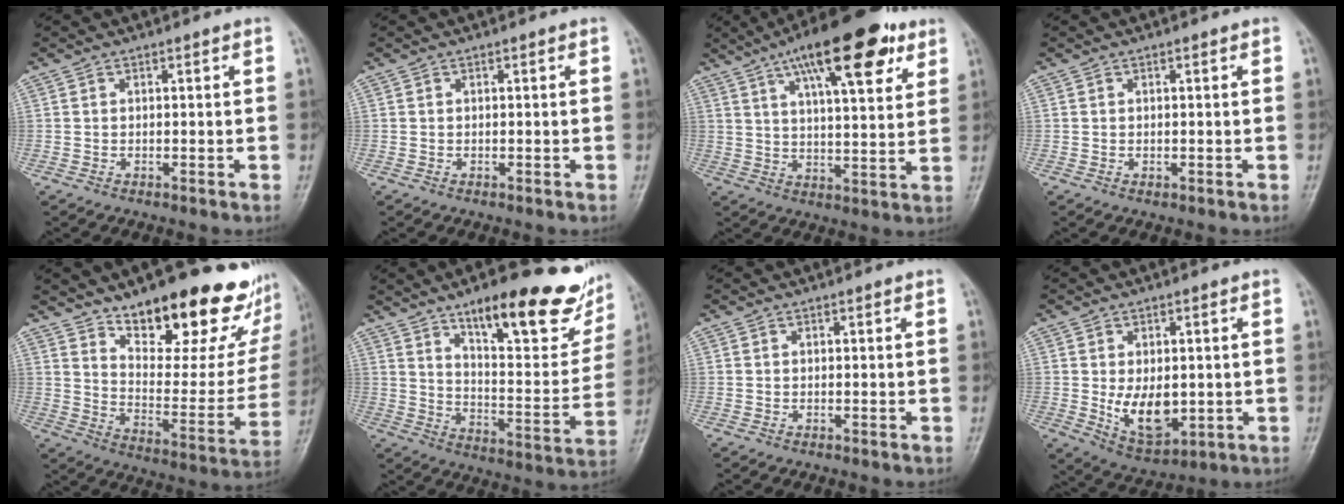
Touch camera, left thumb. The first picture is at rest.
{"total": 0.0}
{"total": 19.3, "force": [10.4, 6.4, 14.9], "torque": [-0.202, -0.019, 0.159]}
{"total": 0.9, "force": [0.0, 0.7, 0.5], "torque": [-0.003, -0.001, 0.000]}
{"total": 25.9, "force": [17.8, 10.0, 16.0], "torque": [-0.178, -0.105, 0.257]}
{"total": 25.3, "force": [15.5, 7.8, 18.3], "torque": [-0.204, -0.063, 0.230]}
{"total": 0.0}
{"total": 9.7, "force": [-0.6, 6.1, 7.5], "torque": [-0.093, -0.018, 0.008]}